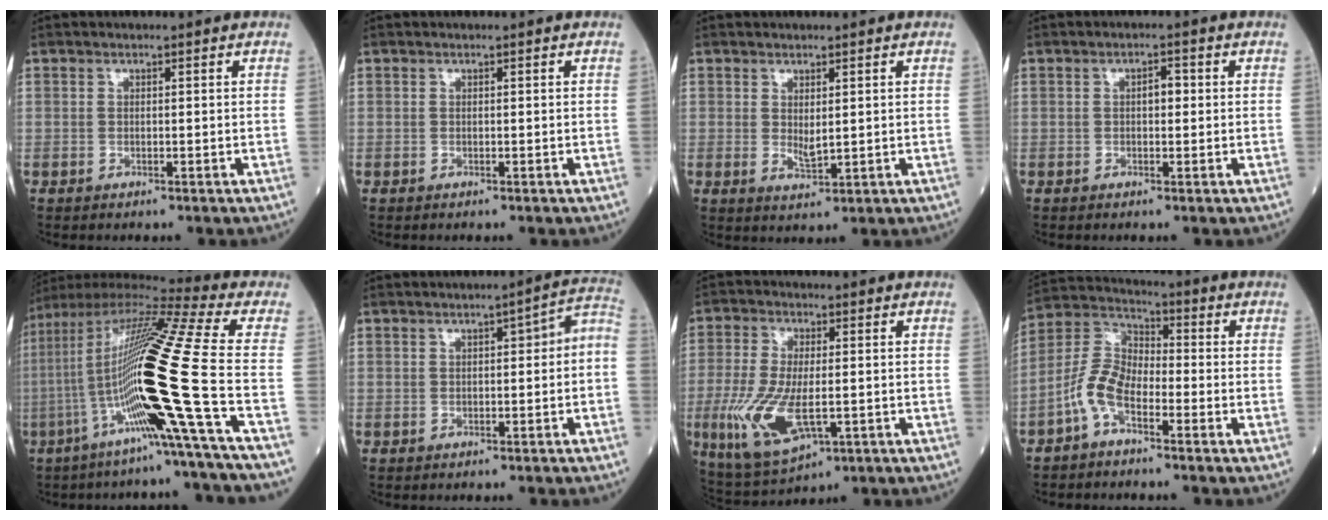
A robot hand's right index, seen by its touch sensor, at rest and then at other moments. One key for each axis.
{"total": 0.0}
{"total": 2.6, "fx": 0.5, "fy": 1.0, "fz": 2.4, "tx": -0.041, "ty": -0.008, "tz": 0.016}
{"total": 2.1, "fx": 0.3, "fy": 0.9, "fz": 1.9, "tx": -0.029, "ty": 0.006, "tz": 0.003}
{"total": 23.5, "fx": -6.5, "fy": -2.3, "fz": 22.5, "tx": -0.427, "ty": -0.016, "tz": -0.140}
{"total": 4.8, "fx": -0.1, "fy": 1.0, "fz": 4.7, "tx": -0.057, "ty": 0.023, "tz": -0.005}
{"total": 12.1, "fx": -2.9, "fy": 4.7, "fz": 10.7, "tx": -0.231, "ty": -0.021, "tz": -0.044}
{"total": 7.4, "fx": -3.7, "fy": 3.5, "fz": 5.3, "tx": -0.125, "ty": 0.019, "tz": -0.082}